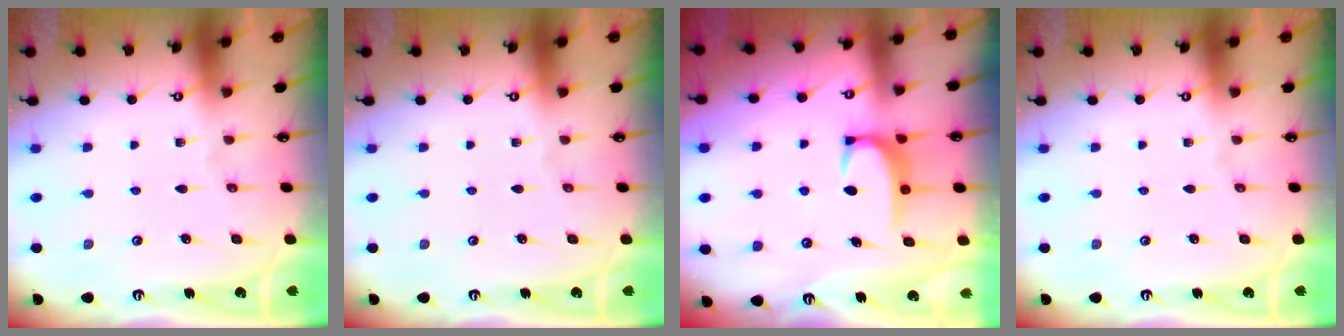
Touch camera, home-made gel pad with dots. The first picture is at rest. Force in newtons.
{"total": 0.0}
{"total": 3.5, "press": 3.4, "slide": 0.4}
{"total": 0.0}